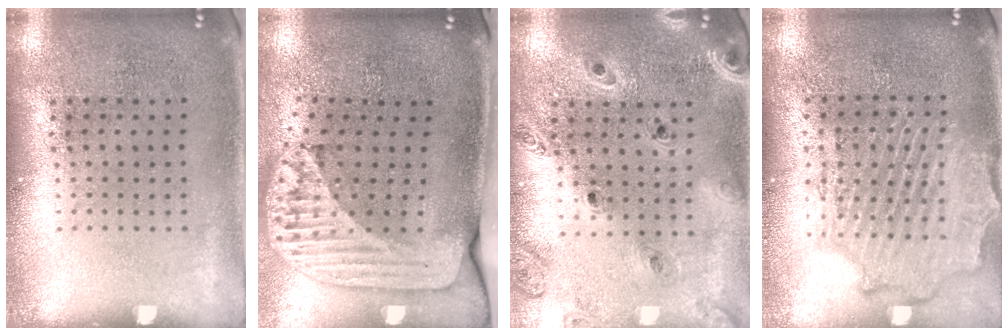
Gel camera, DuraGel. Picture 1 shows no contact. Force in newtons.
{"total": 2.4, "press": 1.7, "slide": 1.7}
{"total": 1.3, "press": 1.3, "slide": 0.2}
{"total": 2.1, "press": 2.0, "slide": 0.4}